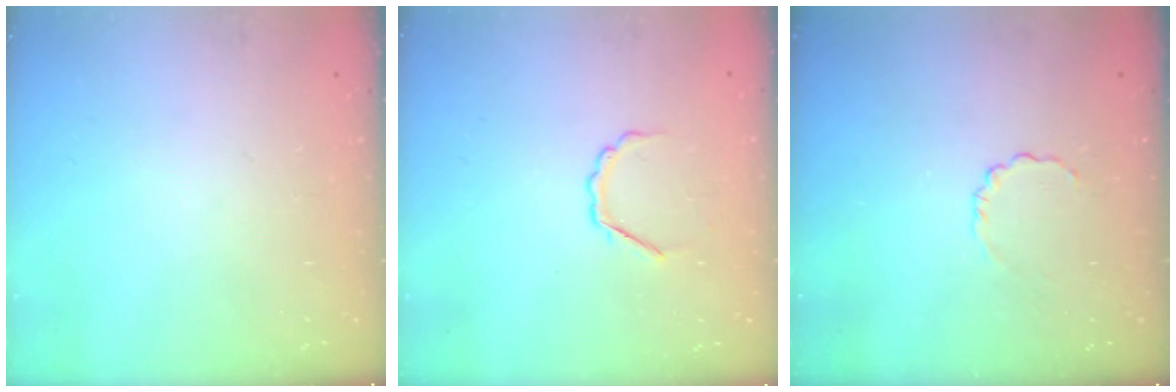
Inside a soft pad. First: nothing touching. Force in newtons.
{"total": 3.7, "press": 3.6, "slide": 0.8}
{"total": 3.0, "press": 2.8, "slide": 1.0}